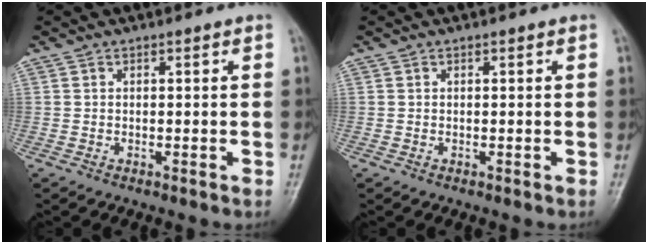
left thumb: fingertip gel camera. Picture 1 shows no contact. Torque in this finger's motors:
{"motor_torque": [-0.28, 0.03, -0.17, -0.04, -0.02]}